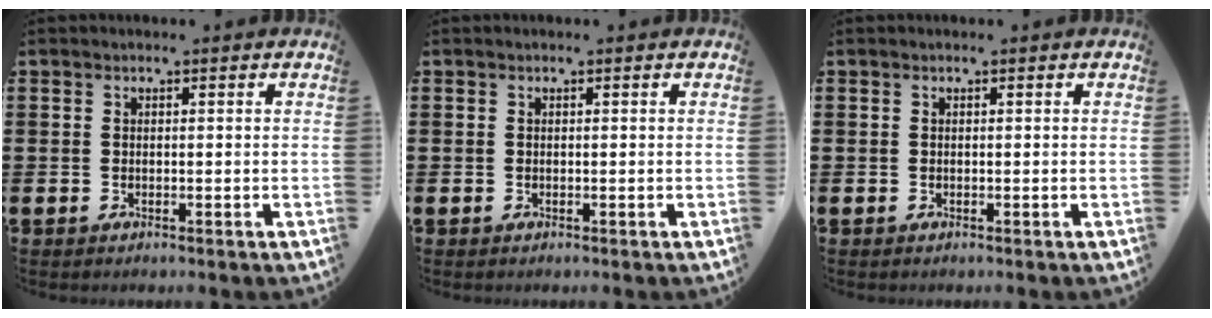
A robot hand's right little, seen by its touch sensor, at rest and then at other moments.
{"total": 0.0}
{"total": 0.0}